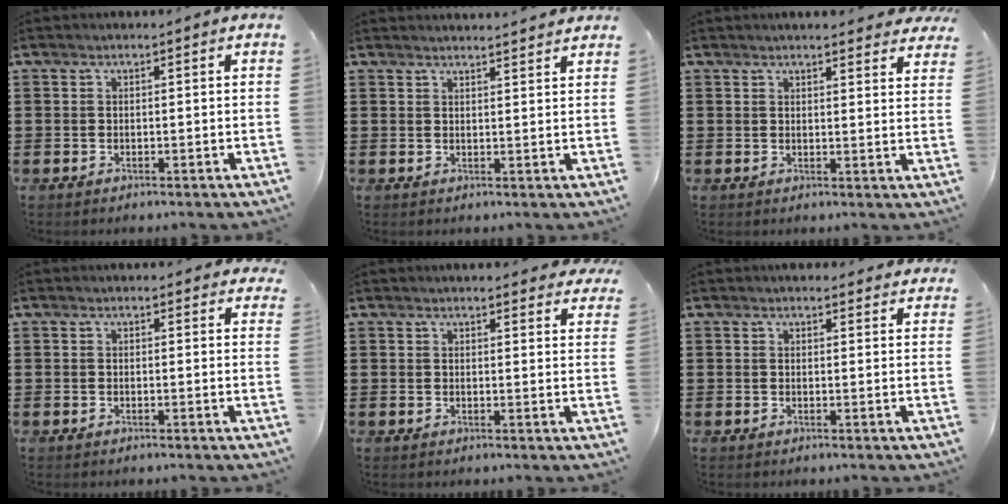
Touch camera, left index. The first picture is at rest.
{"total": 2.1, "force": [2.1, -0.3, 0.0], "torque": [-0.007, -0.005, 0.040]}
{"total": 3.0, "force": [3.0, -0.2, 0.6], "torque": [-0.014, -0.009, 0.054]}
{"total": 1.4, "force": [1.3, 0.5, 0.3], "torque": [-0.002, 0.001, 0.023]}
{"total": 2.8, "force": [2.7, 0.0, 0.6], "torque": [-0.012, -0.008, 0.050]}
{"total": 2.0, "force": [1.9, 0.4, 0.2], "torque": [-0.001, -0.003, 0.036]}